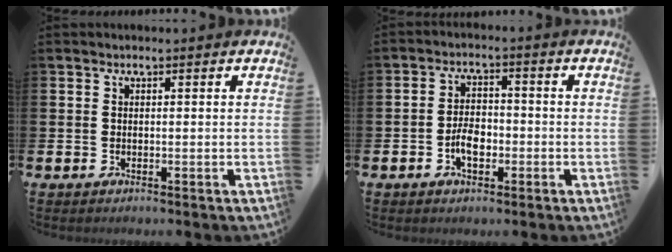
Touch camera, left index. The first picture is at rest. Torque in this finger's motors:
{"motor_torque": [0.14, 0.17, 0.11, 0.04]}